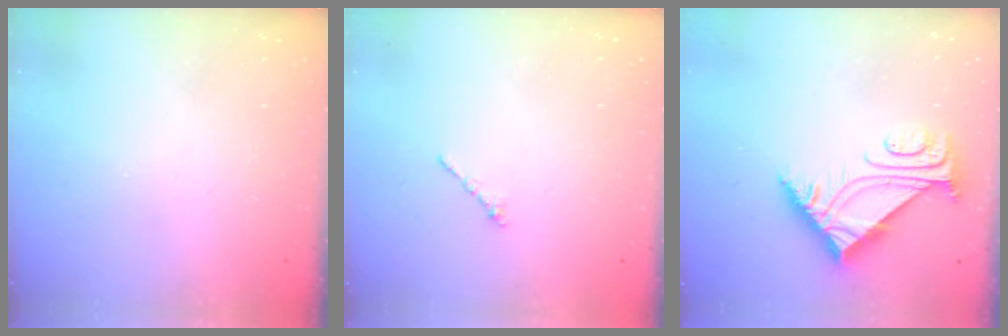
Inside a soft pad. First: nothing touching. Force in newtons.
{"total": 1.2, "press": 1.1, "slide": 0.5}
{"total": 6.6, "press": 6.6, "slide": 0.9}